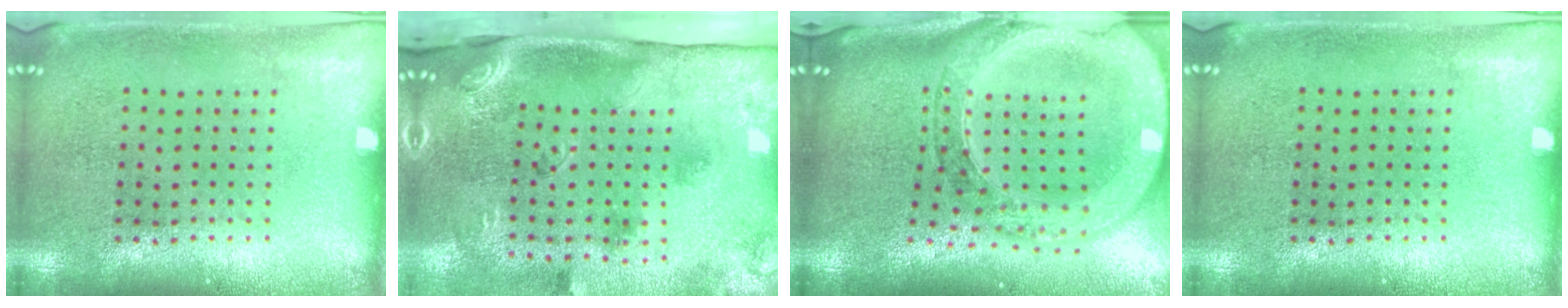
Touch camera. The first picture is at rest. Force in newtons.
{"total": 3.3, "press": 2.0, "slide": 2.6}
{"total": 3.5, "press": 2.8, "slide": 2.1}
{"total": 0.0}